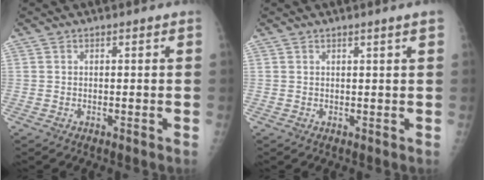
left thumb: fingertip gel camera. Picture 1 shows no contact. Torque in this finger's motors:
{"motor_torque": [-0.32, -0.10, 0.02, 0.15, 0.08]}